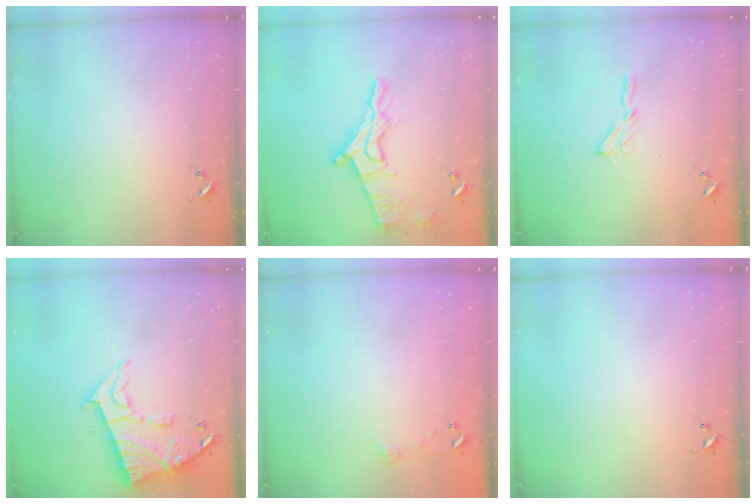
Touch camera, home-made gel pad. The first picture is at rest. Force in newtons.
{"total": 15.6, "press": 15.5, "slide": 1.6}
{"total": 4.0, "press": 4.0, "slide": 0.4}
{"total": 13.0, "press": 12.9, "slide": 1.4}
{"total": 3.9, "press": 3.9, "slide": 0.4}
{"total": 0.0}